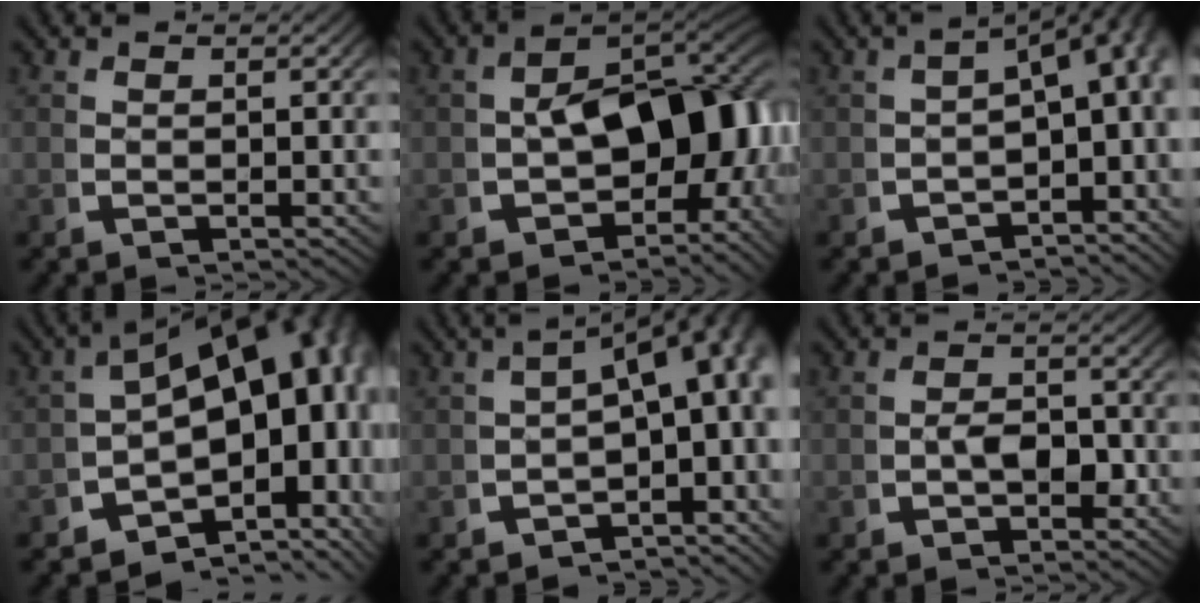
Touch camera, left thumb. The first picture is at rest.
{"total": 15.8, "force": [-1.2, 10.1, 12.0], "torque": [-0.173, -0.048, 0.001]}
{"total": 8.4, "force": [-1.1, 4.7, 6.9], "torque": [-0.069, -0.007, -0.017]}
{"total": 18.7, "force": [0.9, 11.7, 14.6], "torque": [-0.191, -0.008, -0.008]}
{"total": 9.9, "force": [-0.8, 5.5, 8.1], "torque": [-0.087, -0.010, -0.013]}
{"total": 2.6, "force": [-0.8, 1.7, 1.9], "torque": [-0.028, -0.008, -0.013]}